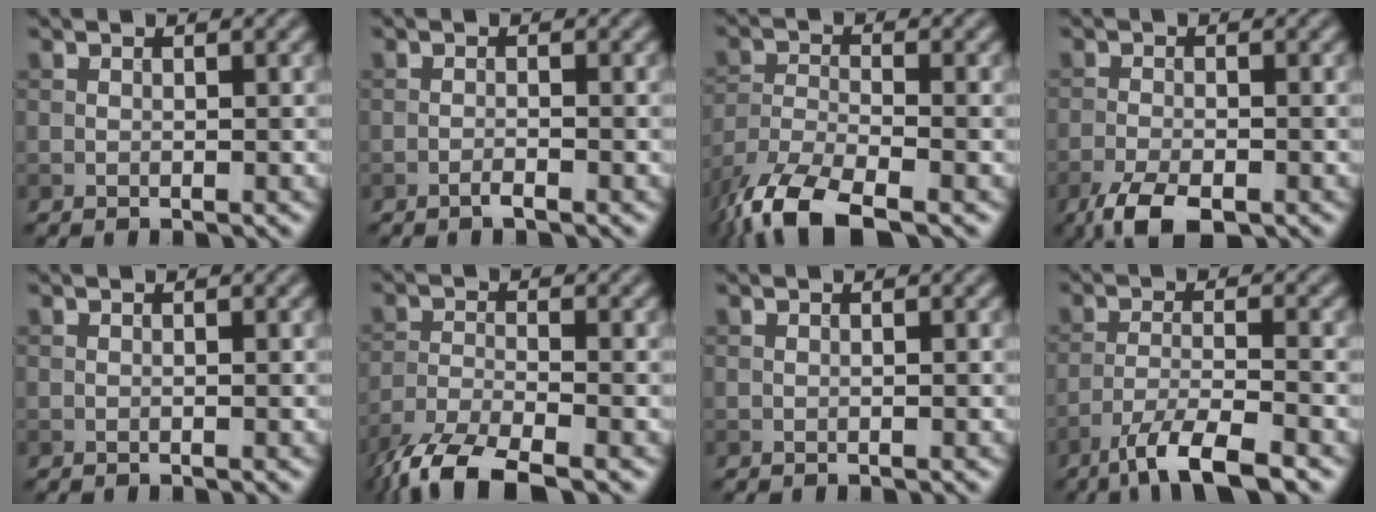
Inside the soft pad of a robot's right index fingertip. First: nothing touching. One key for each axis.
{"total": 1.1, "fx": -0.8, "fy": 0.1, "fz": 0.7, "tx": -0.012, "ty": 0.002, "tz": -0.016}
{"total": 10.2, "fx": -7.4, "fy": 3.4, "fz": 6.2, "tx": -0.130, "ty": -0.020, "tz": -0.147}
{"total": 4.8, "fx": -3.3, "fy": 1.6, "fz": 3.0, "tx": -0.059, "ty": -0.010, "tz": -0.065}
{"total": 0.0}
{"total": 8.1, "fx": -6.2, "fy": 2.1, "fz": 4.7, "tx": -0.090, "ty": -0.014, "tz": -0.125}
{"total": 0.0}
{"total": 6.3, "fx": -4.5, "fy": 1.2, "fz": 4.2, "tx": -0.073, "ty": -0.004, "tz": -0.086}